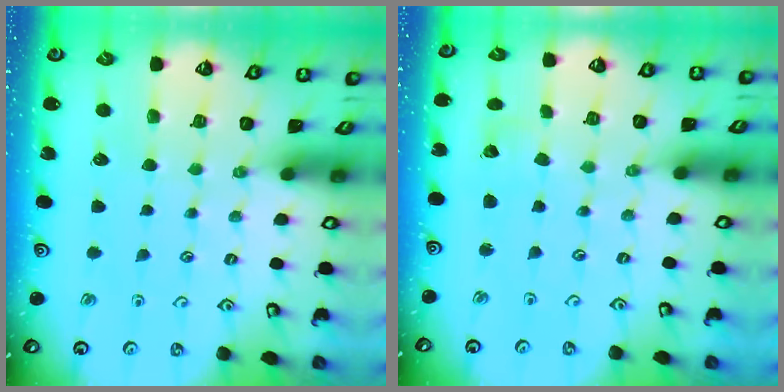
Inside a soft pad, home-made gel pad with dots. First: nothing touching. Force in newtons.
{"total": 2.9, "press": 2.9, "slide": 0.3}